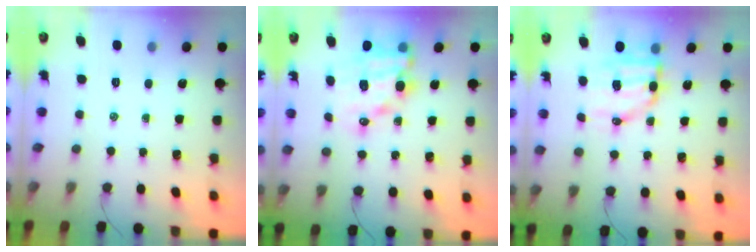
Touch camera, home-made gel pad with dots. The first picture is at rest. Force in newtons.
{"total": 14.4, "press": 14.0, "slide": 3.3}
{"total": 8.7, "press": 8.5, "slide": 1.8}